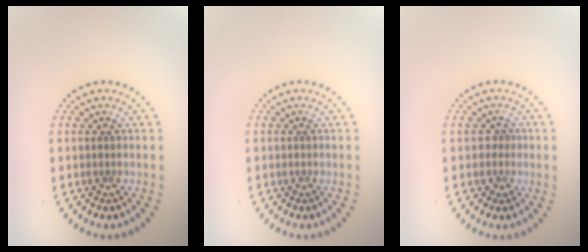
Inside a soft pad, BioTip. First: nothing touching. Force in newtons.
{"total": 0.0}
{"total": 1.2, "press": 1.0, "slide": 0.7}